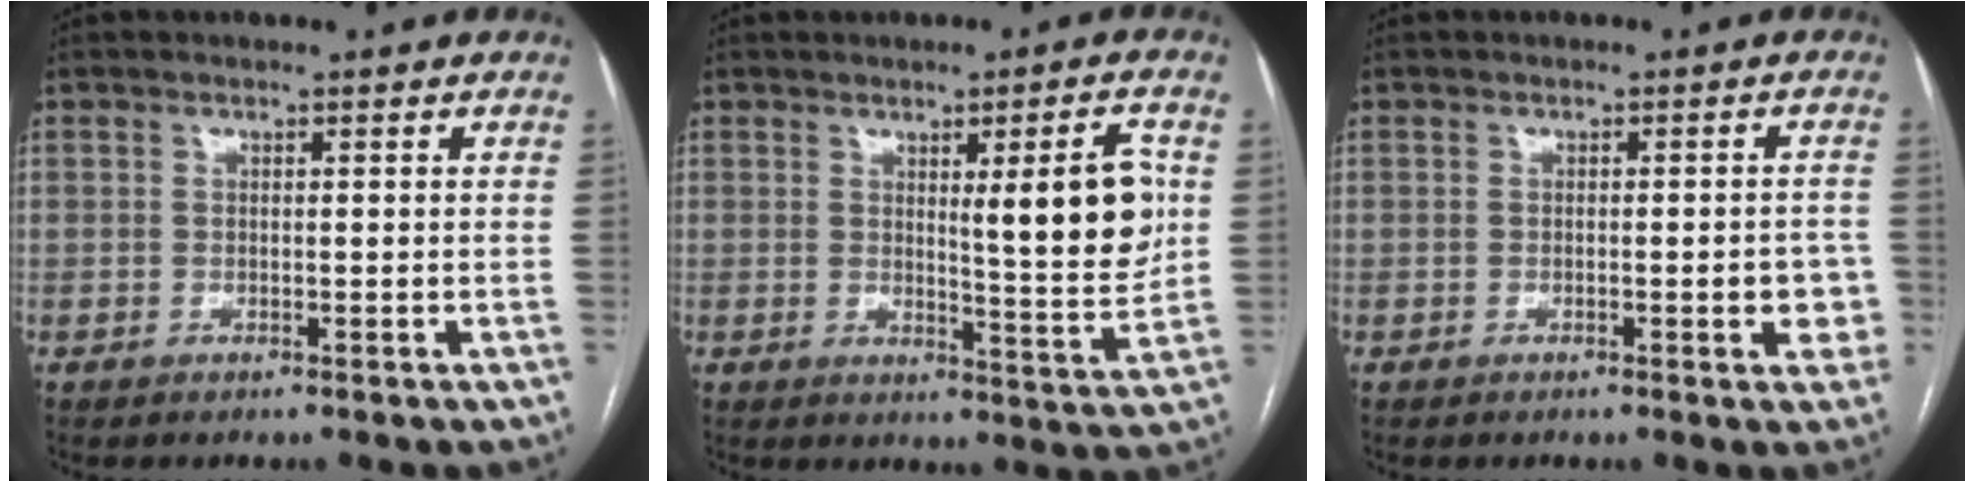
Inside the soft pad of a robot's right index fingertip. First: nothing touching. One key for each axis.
{"total": 10.1, "fx": 2.1, "fy": 1.0, "fz": 9.8, "tx": -0.128, "ty": -0.012, "tz": 0.028}
{"total": 4.0, "fx": -1.2, "fy": 1.1, "fz": 3.6, "tx": -0.035, "ty": 0.005, "tz": -0.014}